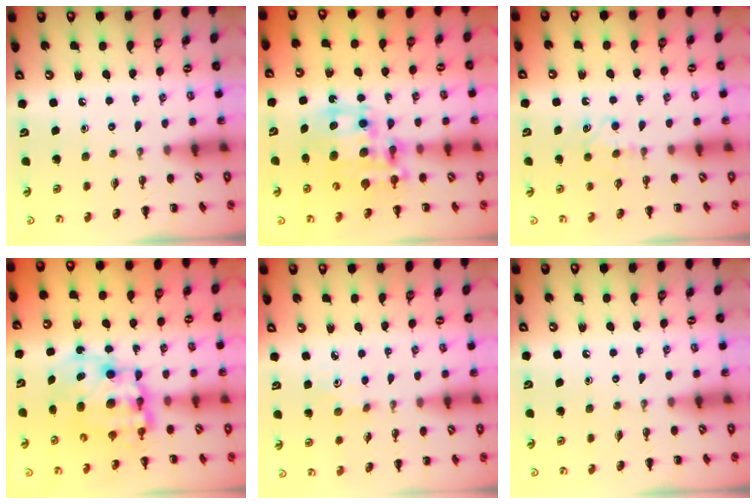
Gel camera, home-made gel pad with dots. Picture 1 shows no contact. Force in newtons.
{"total": 14.0, "press": 13.5, "slide": 3.4}
{"total": 5.0, "press": 4.8, "slide": 1.4}
{"total": 11.8, "press": 11.4, "slide": 3.1}
{"total": 1.5, "press": 1.4, "slide": 0.5}
{"total": 0.0}